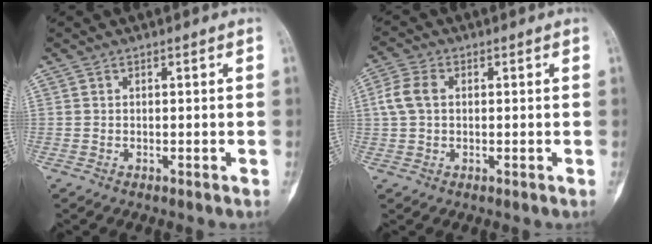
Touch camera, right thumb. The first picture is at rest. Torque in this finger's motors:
{"motor_torque": [0.01, 0.01, 0.09, -0.04, 0.01]}